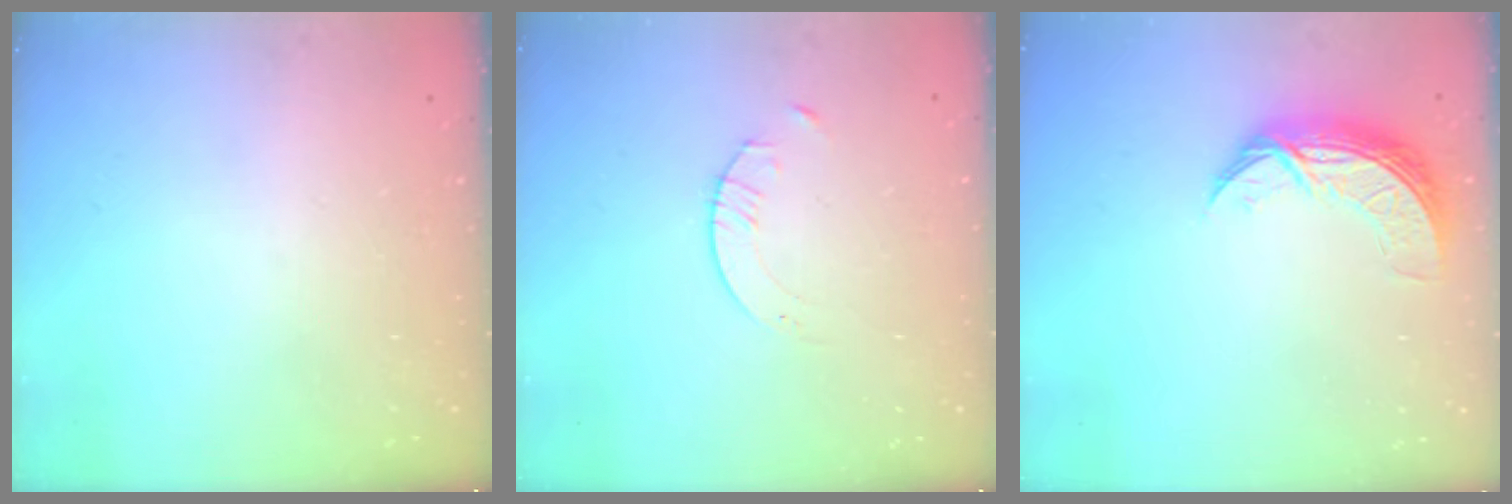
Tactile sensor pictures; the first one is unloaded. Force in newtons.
{"total": 1.6, "press": 1.6, "slide": 0.2}
{"total": 8.2, "press": 8.2, "slide": 0.3}